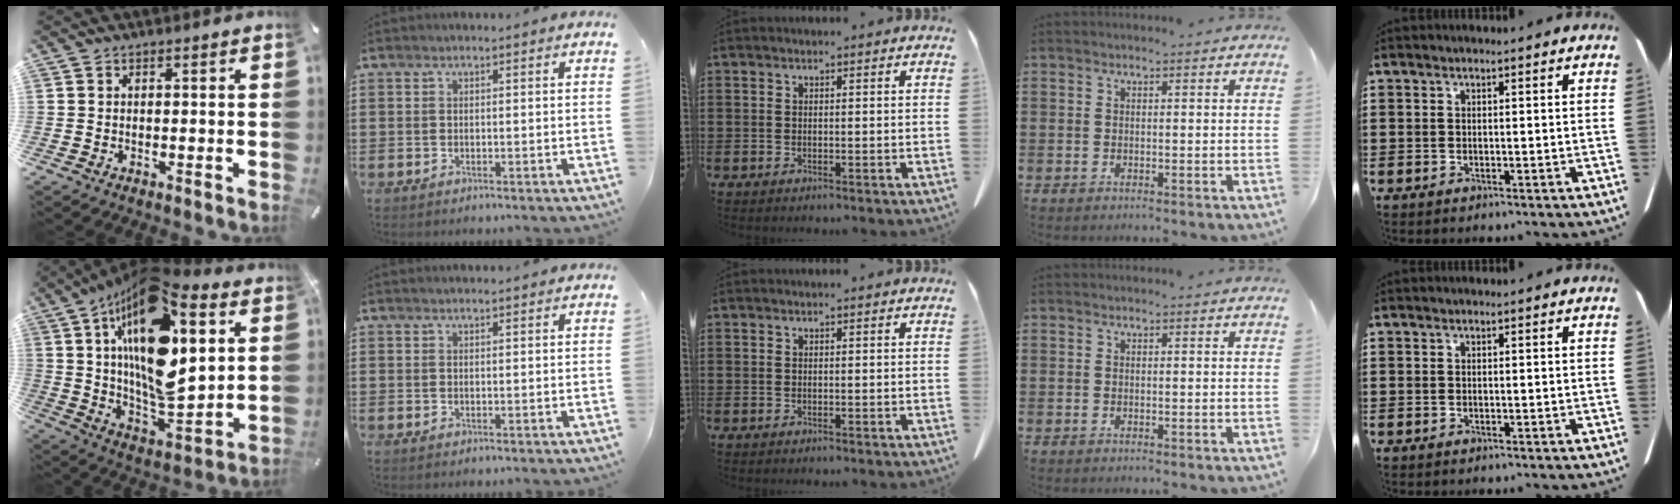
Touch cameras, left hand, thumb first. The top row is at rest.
{"thumb": {"total": 25.4, "force": [9.8, 12.2, 20.0], "torque": [-0.372, -0.056, 0.163]}, "index": {"total": 0.9, "force": [0.8, -0.1, 0.3], "torque": [-0.008, -0.001, 0.015]}}